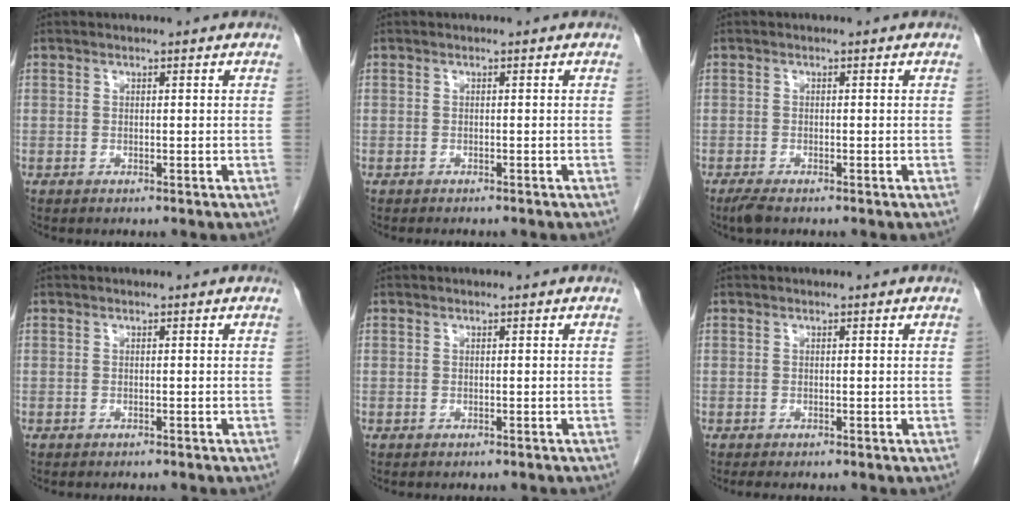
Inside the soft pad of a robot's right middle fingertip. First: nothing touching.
{"total": 2.6, "force": [-2.3, 0.5, 1.1], "torque": [-0.016, -0.004, -0.025]}
{"total": 1.8, "force": [-1.4, 0.3, 1.1], "torque": [-0.030, -0.007, -0.026]}
{"total": 2.2, "force": [-2.0, 0.4, 0.9], "torque": [-0.014, -0.002, -0.022]}
{"total": 1.5, "force": [-1.4, 0.3, 0.4], "torque": [-0.006, -0.001, -0.017]}
{"total": 2.1, "force": [-1.7, 0.5, 1.0], "torque": [-0.010, -0.004, -0.019]}